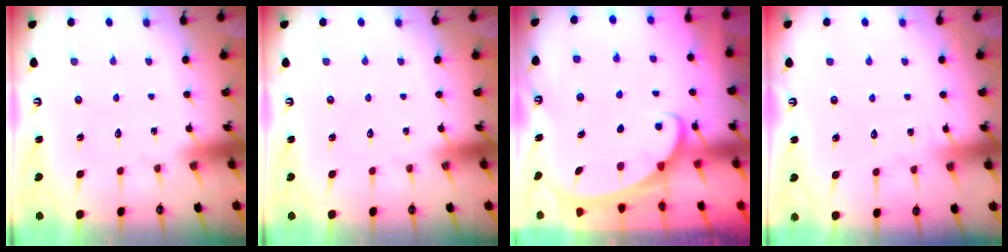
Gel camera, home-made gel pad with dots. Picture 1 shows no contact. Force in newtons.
{"total": 0.0}
{"total": 2.4, "press": 2.3, "slide": 0.3}
{"total": 4.2, "press": 4.1, "slide": 0.5}